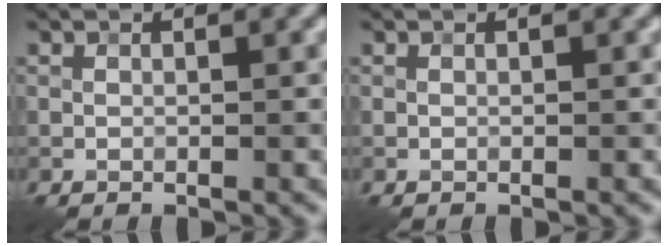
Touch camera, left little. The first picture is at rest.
{"total": 0.0}